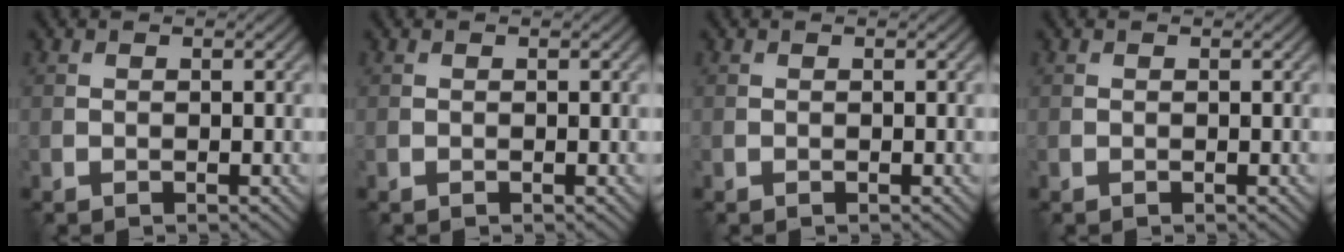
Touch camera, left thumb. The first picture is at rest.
{"total": 0.0}
{"total": 0.0}
{"total": 0.0}